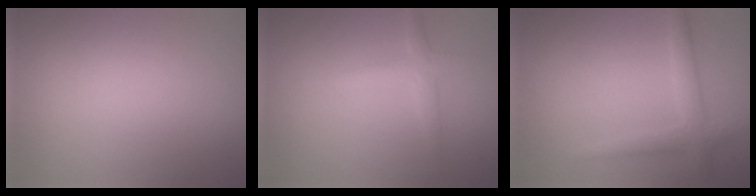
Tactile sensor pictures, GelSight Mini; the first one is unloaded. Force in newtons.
{"total": 1.9, "press": 1.9, "slide": 0.0}
{"total": 2.3, "press": 2.3, "slide": 0.0}